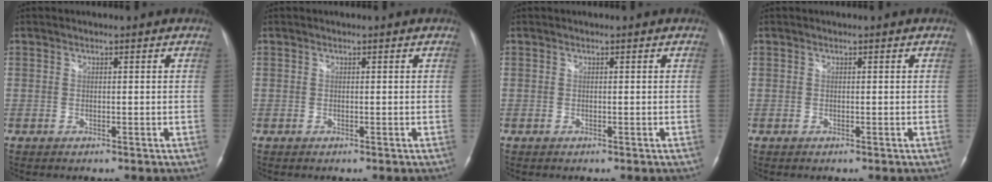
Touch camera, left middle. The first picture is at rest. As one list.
[{"total": 0.0}, {"total": 0.0}, {"total": 0.0}]